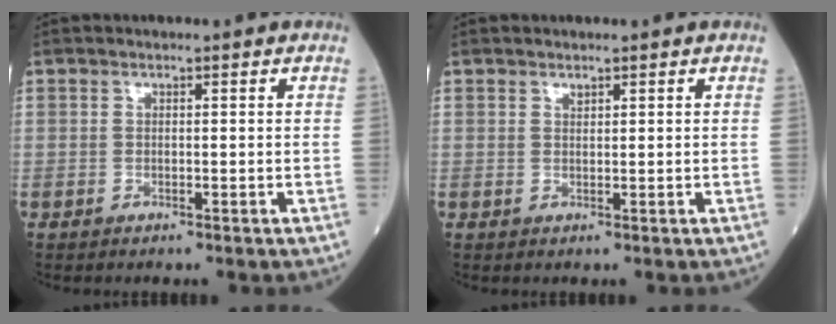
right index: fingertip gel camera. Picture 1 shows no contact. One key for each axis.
{"total": 0.6, "fx": 0.5, "fy": 0.2, "fz": 0.2, "tx": -0.006, "ty": -0.004, "tz": 0.009}